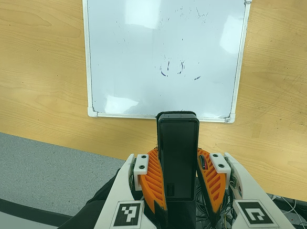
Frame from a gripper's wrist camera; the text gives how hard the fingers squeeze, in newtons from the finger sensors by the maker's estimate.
{"total": 9.6, "left": 7.8, "right": 11.3}